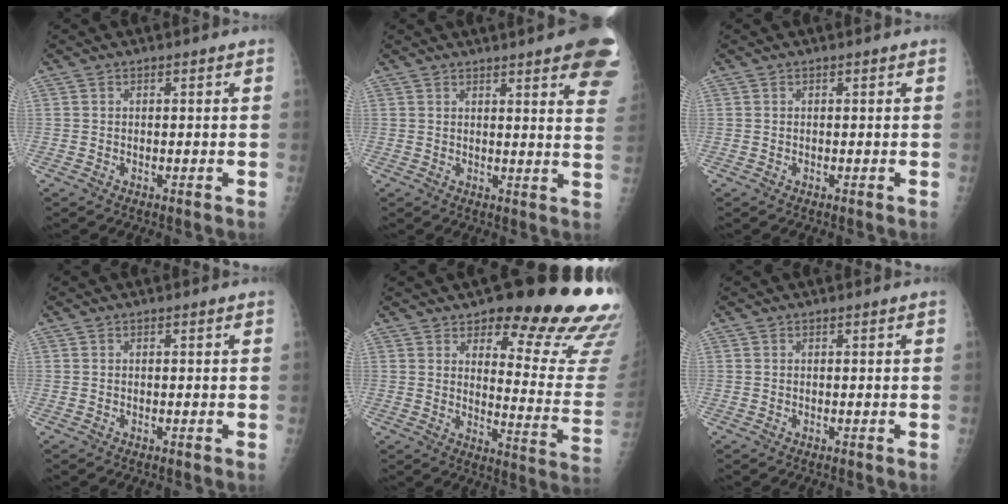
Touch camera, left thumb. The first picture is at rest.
{"total": 15.0, "force": [9.2, 2.9, 11.5], "torque": [-0.123, -0.030, 0.092]}
{"total": 0.0}
{"total": 0.0}
{"total": 22.3, "force": [16.3, 6.3, 13.8], "torque": [-0.125, -0.113, 0.196]}
{"total": 0.0}